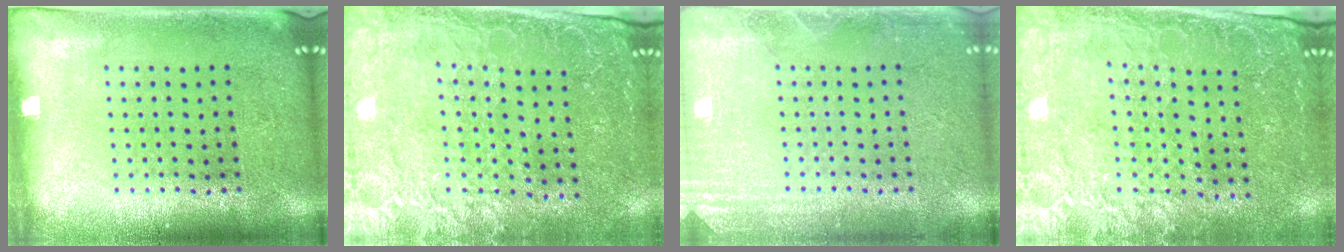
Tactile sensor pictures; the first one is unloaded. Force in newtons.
{"total": 2.9, "press": 2.8, "slide": 0.8}
{"total": 2.2, "press": 2.1, "slide": 0.3}
{"total": 3.1, "press": 2.9, "slide": 1.0}